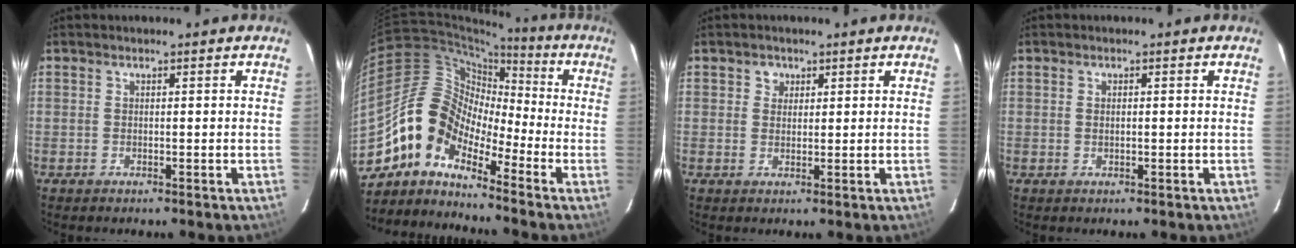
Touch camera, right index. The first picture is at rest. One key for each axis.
{"total": 10.5, "fx": -7.2, "fy": 5.6, "fz": 5.3, "tx": -0.087, "ty": 0.028, "tz": -0.162}
{"total": 2.0, "fx": 0.8, "fy": 1.8, "fz": 0.2, "tx": 0.001, "ty": 0.009, "tz": 0.011}
{"total": 0.7, "fx": 0.0, "fy": 0.4, "fz": 0.6, "tx": -0.011, "ty": 0.002, "tz": 0.000}